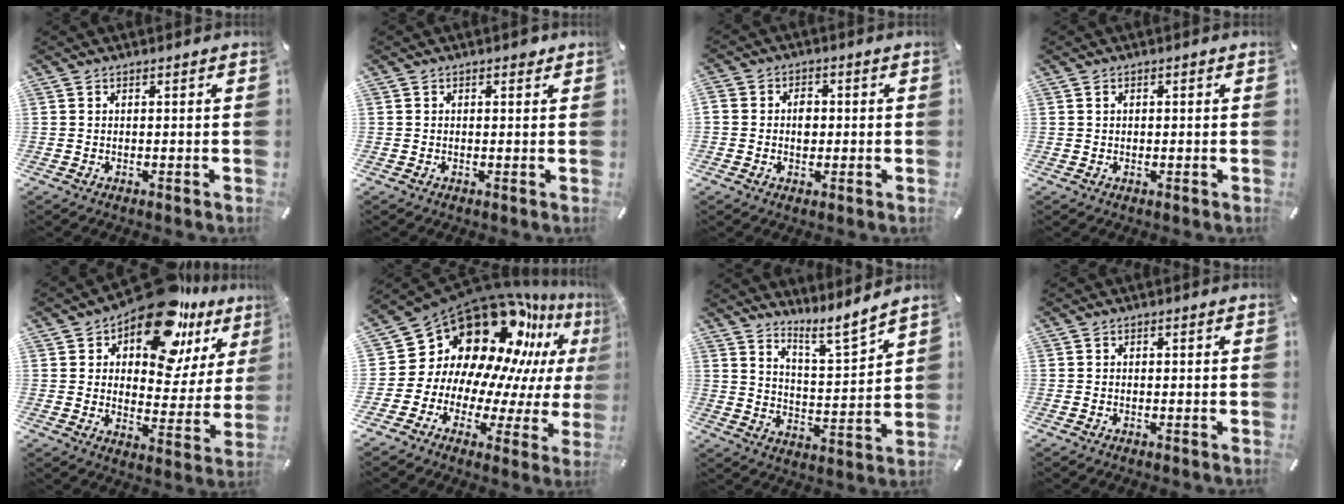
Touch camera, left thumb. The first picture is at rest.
{"total": 1.2, "force": [0.7, 1.0, 0.1], "torque": [0.004, -0.001, 0.011]}
{"total": 4.3, "force": [-0.2, 3.5, 2.5], "torque": [-0.030, 0.001, -0.007]}
{"total": 0.9, "force": [0.2, 0.7, 0.5], "torque": [-0.011, 0.003, 0.002]}
{"total": 17.6, "force": [12.2, 8.8, 9.1], "torque": [-0.144, -0.081, 0.213]}
{"total": 21.8, "force": [13.1, 13.9, 10.3], "torque": [-0.182, -0.143, 0.249]}
{"total": 7.8, "force": [7.2, 1.4, 2.6], "torque": [-0.042, -0.067, 0.122]}
{"total": 0.0}